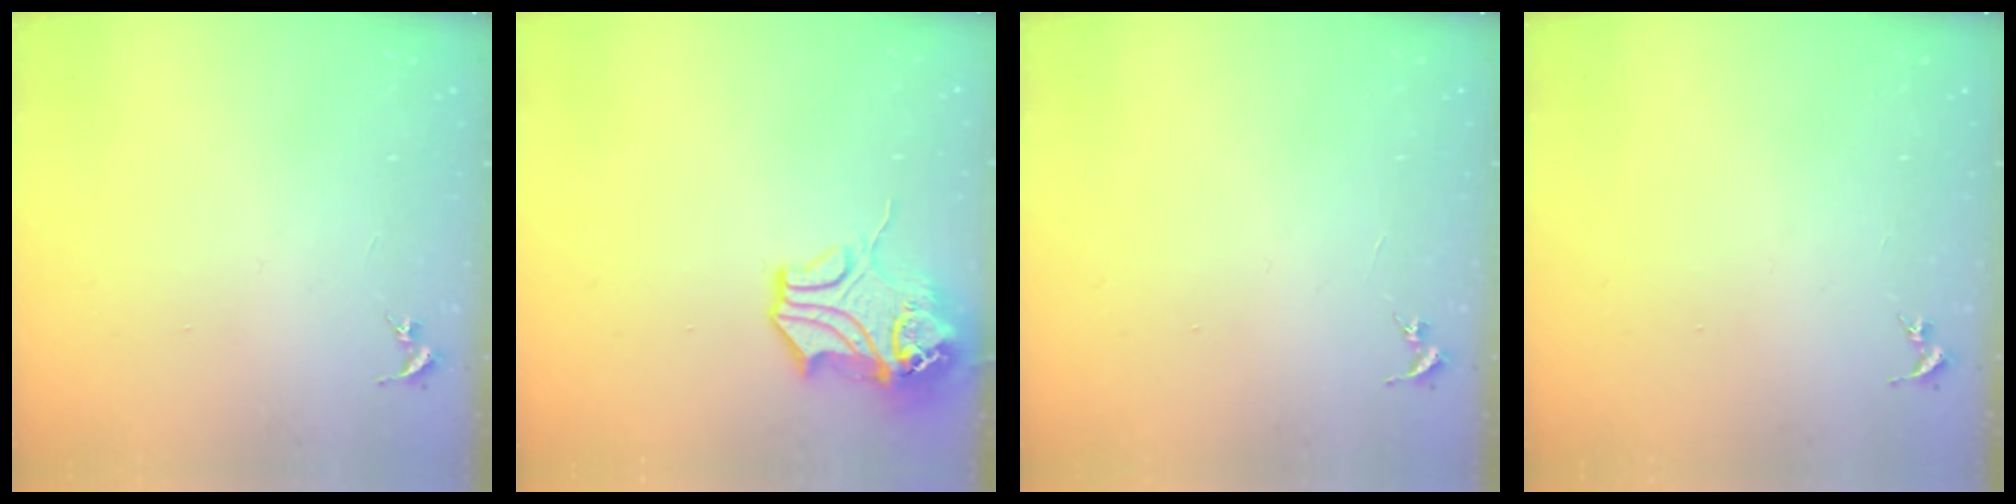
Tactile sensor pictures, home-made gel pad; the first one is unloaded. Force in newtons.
{"total": 13.8, "press": 13.7, "slide": 2.0}
{"total": 0.0}
{"total": 0.0}